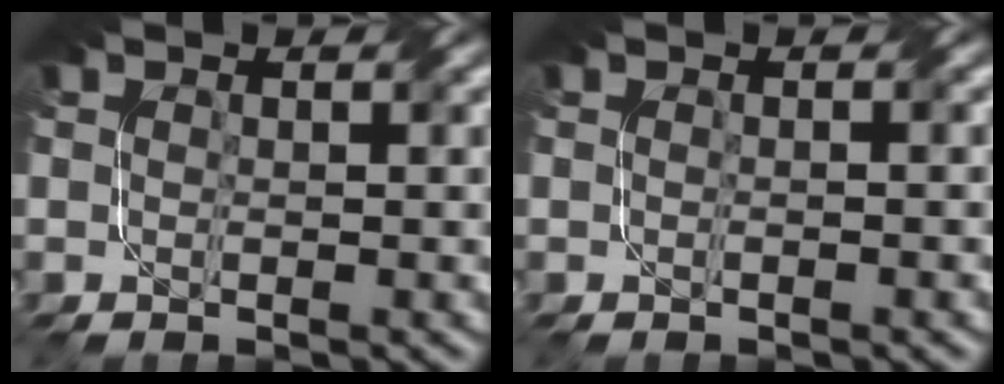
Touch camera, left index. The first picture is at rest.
{"total": 0.7, "force": [-0.2, 0.2, 0.6], "torque": [-0.010, -0.006, -0.012]}